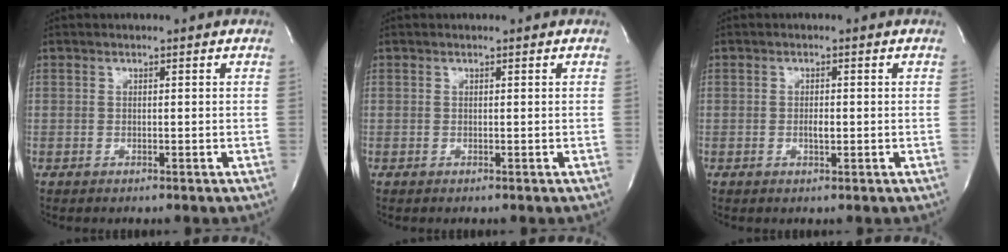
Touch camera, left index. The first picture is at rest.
{"total": 0.0}
{"total": 1.5, "force": [-0.3, 0.5, 1.4], "torque": [-0.026, 0.000, -0.004]}